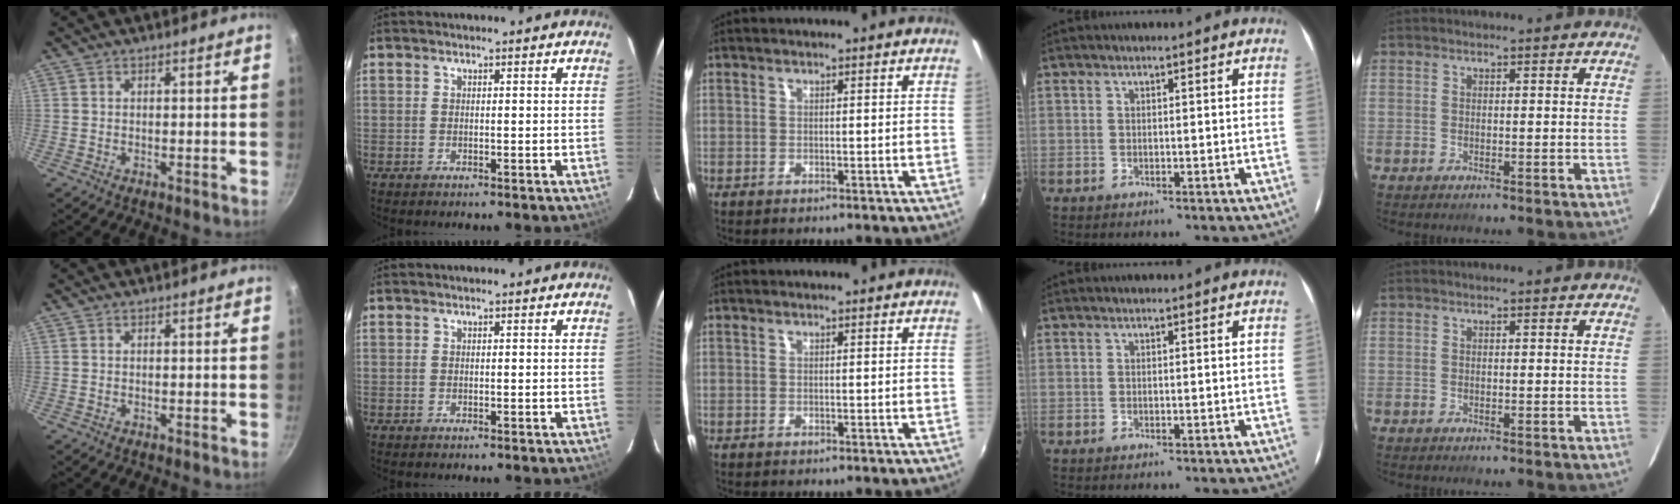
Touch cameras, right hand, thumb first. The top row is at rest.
{}